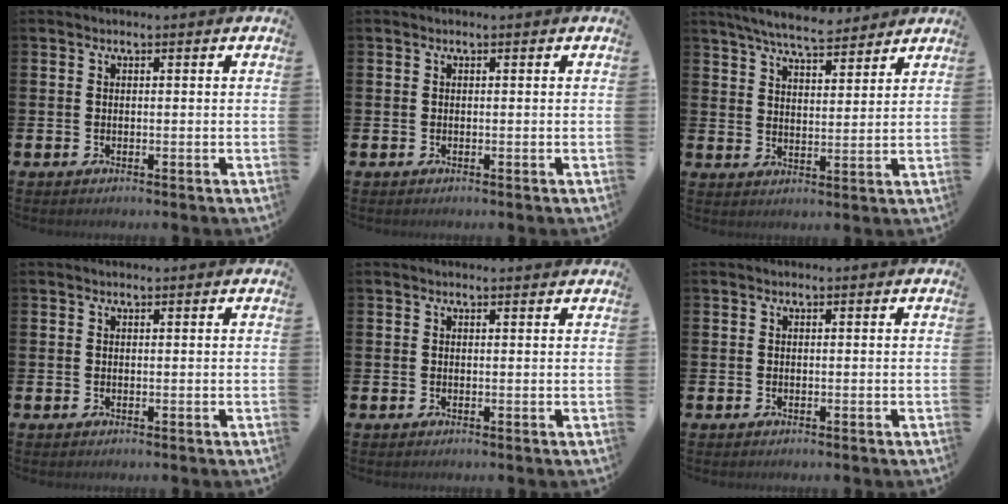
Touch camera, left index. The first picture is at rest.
{"total": 0.0}
{"total": 6.9, "force": [6.5, 1.0, 2.0], "torque": [-0.054, -0.025, 0.118]}
{"total": 0.0}
{"total": 0.6, "force": [0.5, 0.0, 0.2], "torque": [0.008, -0.003, 0.007]}
{"total": 0.0}